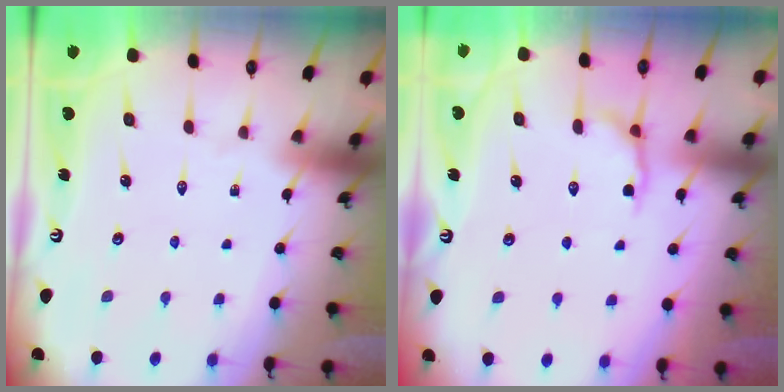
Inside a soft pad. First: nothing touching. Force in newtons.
{"total": 5.6, "press": 5.2, "slide": 2.0}